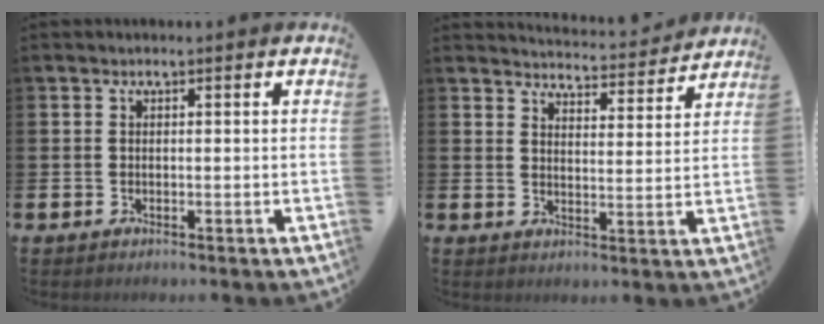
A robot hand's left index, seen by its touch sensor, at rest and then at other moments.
{"total": 4.5, "force": [4.5, 0.3, 0.1], "torque": [-0.006, -0.040, 0.076]}